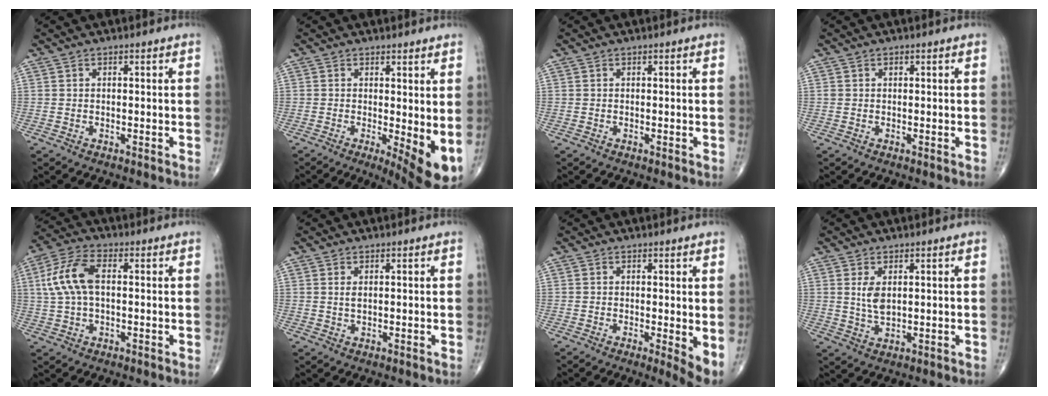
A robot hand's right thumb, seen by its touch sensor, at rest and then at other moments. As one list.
[{"total": 8.6, "force": [-0.4, 2.7, 8.1], "torque": [-0.109, -0.019, -0.001]}, {"total": 0.0}, {"total": 0.7, "force": [0.2, 0.6, 0.3], "torque": [0.000, 0.000, 0.003]}, {"total": 9.9, "force": [1.2, 5.2, 8.3], "torque": [-0.182, 0.024, 0.021]}, {"total": 1.4, "force": [0.5, 0.7, 1.2], "torque": [-0.023, -0.003, 0.012]}, {"total": 4.0, "force": [0.2, 1.0, 3.9], "torque": [-0.055, -0.012, -0.001]}, {"total": 4.2, "force": [1.1, 2.2, 3.4], "torque": [-0.065, -0.012, 0.029]}]